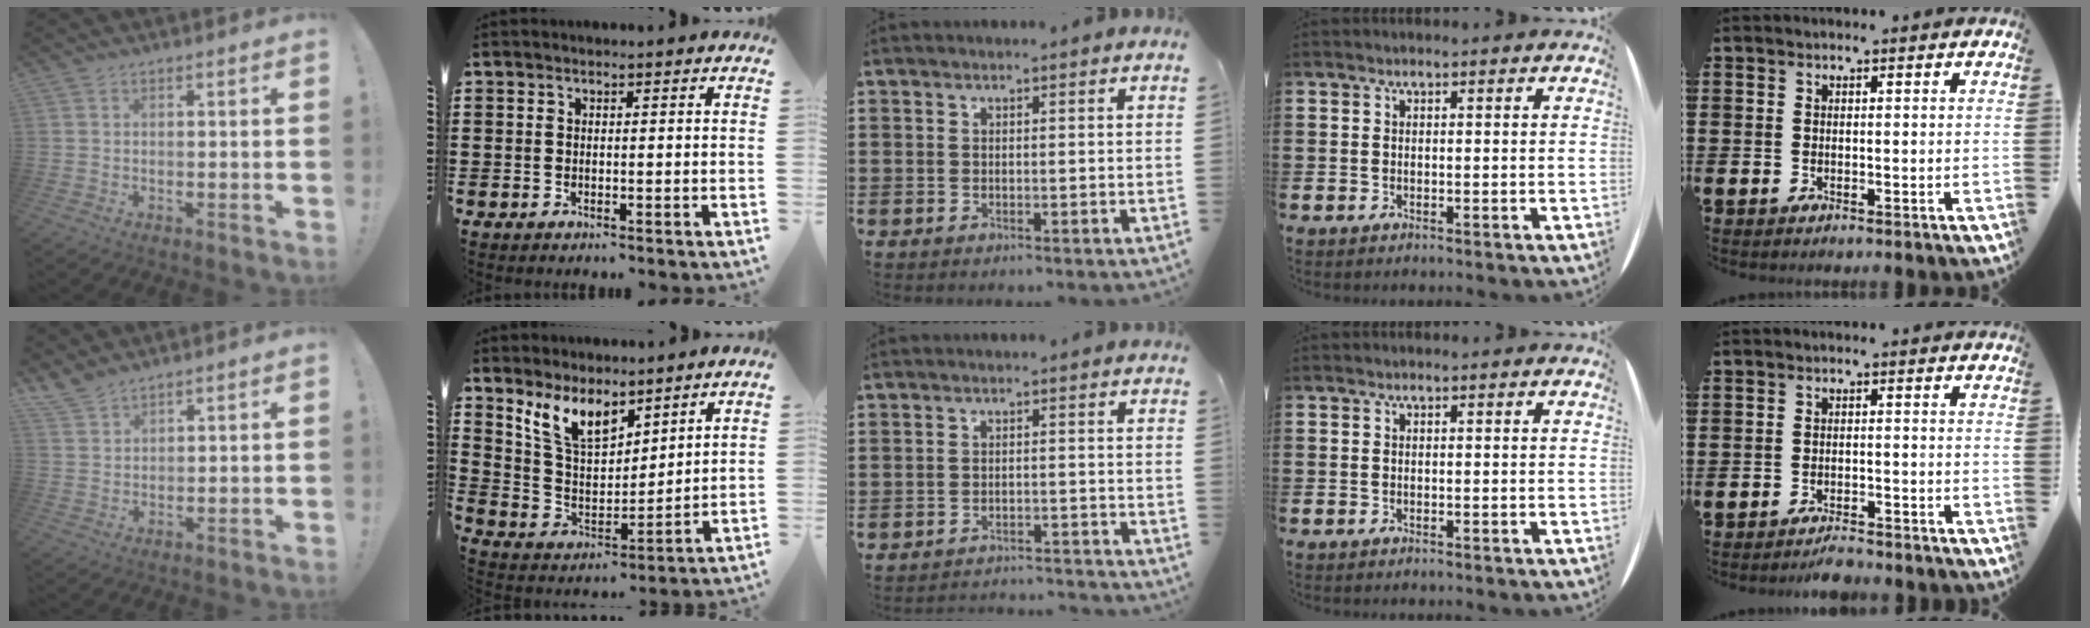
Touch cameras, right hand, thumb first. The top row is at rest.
{"thumb": {"total": 4.5, "force": [4.1, 1.2, 1.6], "torque": [-0.034, -0.024, 0.079]}, "index": {"total": 8.5, "force": [6.3, 3.7, 4.4], "torque": [-0.112, -0.013, 0.119]}, "middle": {"total": 2.8, "force": [-2.8, 0.0, 0.2], "torque": [-0.010, -0.001, -0.057]}, "little": {"total": 2.2, "force": [-2.2, 0.1, 0.4], "torque": [-0.010, 0.004, -0.044]}}